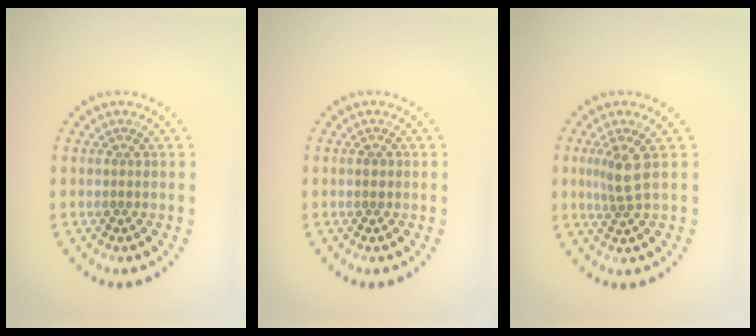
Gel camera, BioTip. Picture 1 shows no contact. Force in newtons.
{"total": 0.9, "press": 0.9, "slide": 0.2}
{"total": 2.3, "press": 1.7, "slide": 1.6}